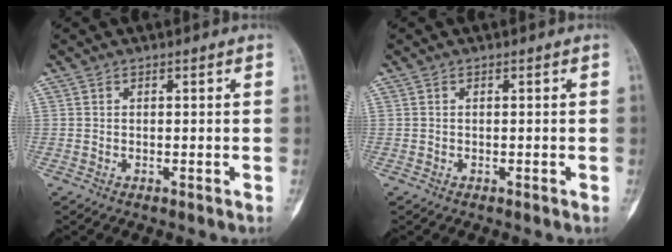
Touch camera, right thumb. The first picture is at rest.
{"total": 0.0}